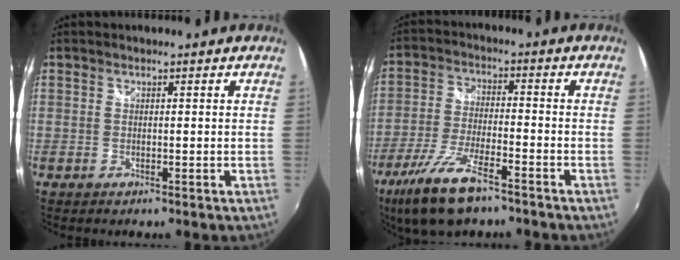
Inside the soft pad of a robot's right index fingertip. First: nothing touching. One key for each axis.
{"total": 13.0, "fx": -8.8, "fy": 3.8, "fz": 8.7, "tx": -0.193, "ty": -0.027, "tz": -0.169}